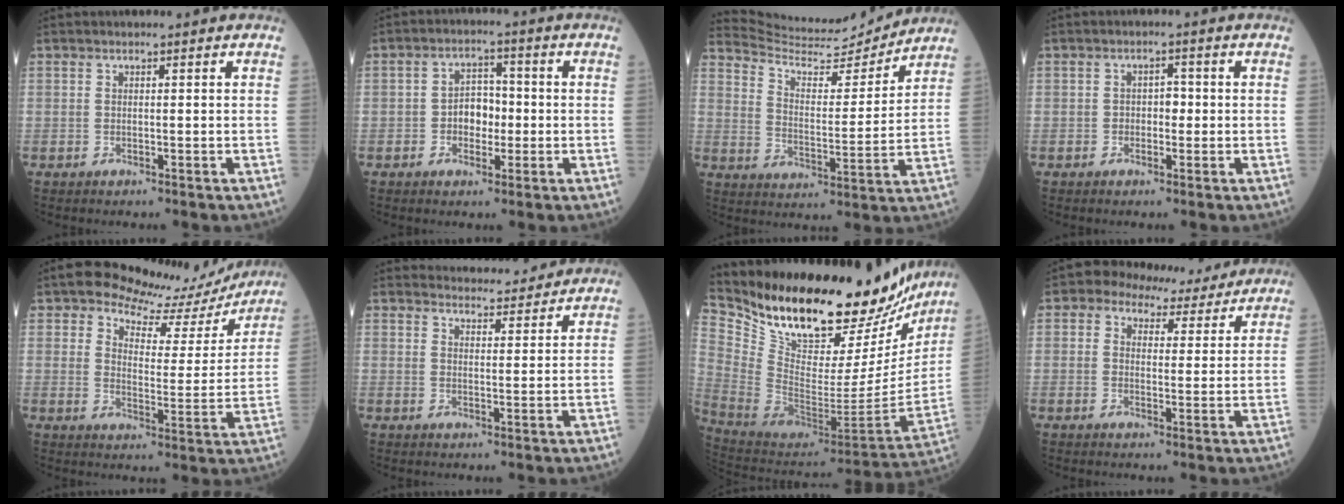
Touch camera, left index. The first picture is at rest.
{"total": 4.7, "force": [-1.5, 3.1, 3.2], "torque": [-0.048, 0.012, -0.032]}
{"total": 13.3, "force": [13.1, 0.8, 1.6], "torque": [-0.034, -0.011, 0.199]}
{"total": 2.4, "force": [-1.0, 1.5, 1.6], "torque": [-0.012, 0.003, -0.023]}
{"total": 12.2, "force": [10.9, 5.1, 2.5], "torque": [-0.021, -0.013, 0.121]}
{"total": 6.0, "force": [5.9, 1.1, 0.3], "torque": [0.002, 0.004, 0.067]}
{"total": 32.4, "force": [26.9, 9.1, 15.7], "torque": [-0.267, -0.061, 0.383]}
{"total": 6.4, "force": [5.2, 3.4, 1.5], "torque": [-0.015, 0.014, 0.057]}